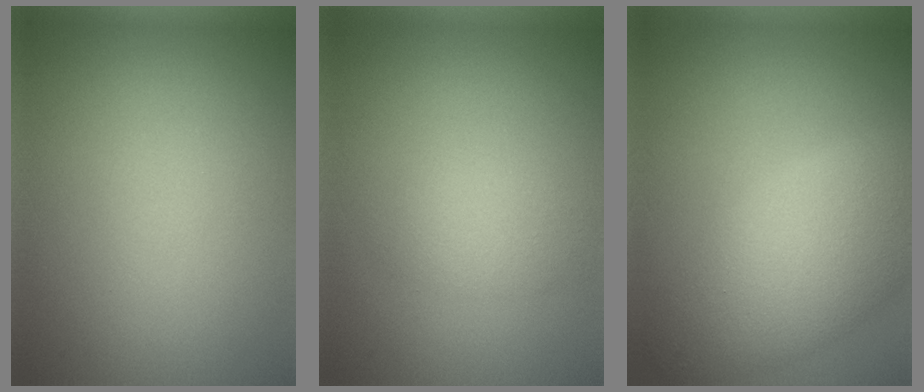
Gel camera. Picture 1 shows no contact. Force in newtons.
{"total": 1.8, "press": 1.8, "slide": 0.0}
{"total": 7.0, "press": 7.0, "slide": 0.3}